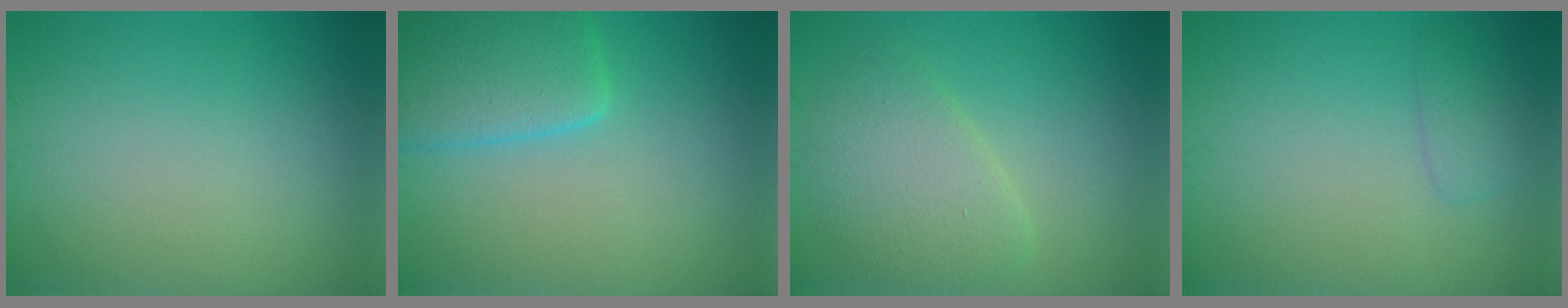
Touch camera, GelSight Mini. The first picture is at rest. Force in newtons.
{"total": 5.4, "press": 5.4, "slide": 0.3}
{"total": 4.0, "press": 3.9, "slide": 0.5}
{"total": 1.4, "press": 1.4, "slide": 0.1}